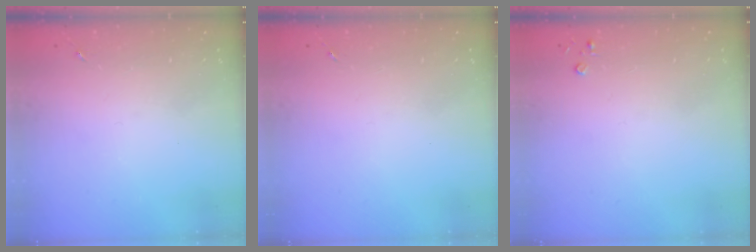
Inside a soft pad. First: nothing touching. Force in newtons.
{"total": 0.0}
{"total": 2.2, "press": 2.2, "slide": 0.3}